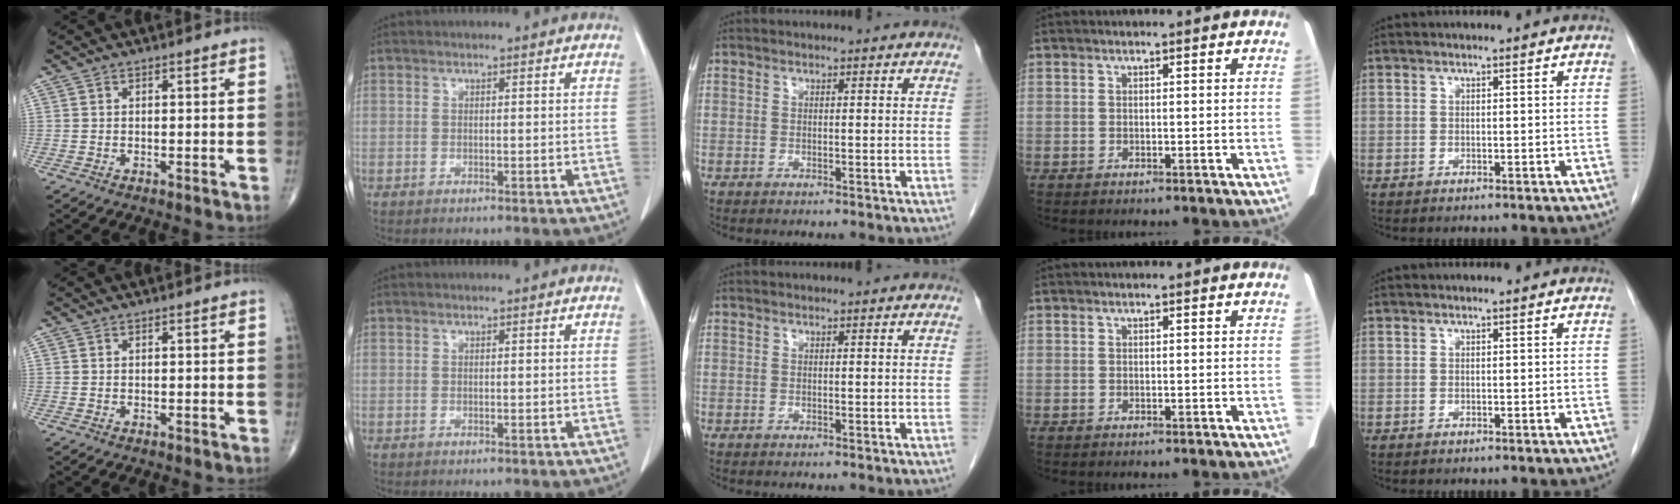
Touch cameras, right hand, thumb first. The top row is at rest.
{}